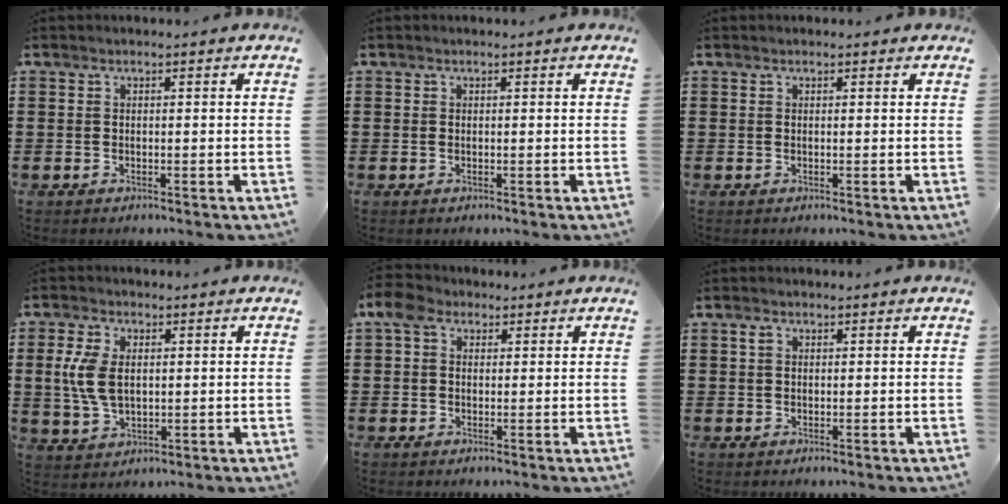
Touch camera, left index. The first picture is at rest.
{"total": 0.0}
{"total": 0.0}
{"total": 6.8, "force": [1.0, 4.0, 5.4], "torque": [-0.138, 0.003, 0.011]}
{"total": 4.6, "force": [2.0, 3.4, 2.4], "torque": [-0.068, 0.012, 0.035]}
{"total": 1.1, "force": [0.5, 0.6, 0.7], "torque": [-0.016, 0.006, 0.008]}